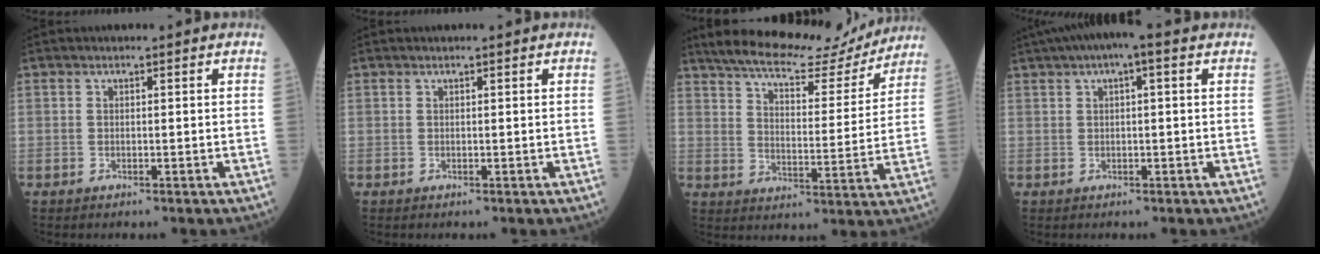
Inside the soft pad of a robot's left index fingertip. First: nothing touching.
{"total": 0.0}
{"total": 18.3, "force": [16.4, 4.2, 7.0], "torque": [-0.112, 0.004, 0.229]}
{"total": 6.3, "force": [3.4, 1.1, 5.1], "torque": [-0.087, 0.036, 0.052]}